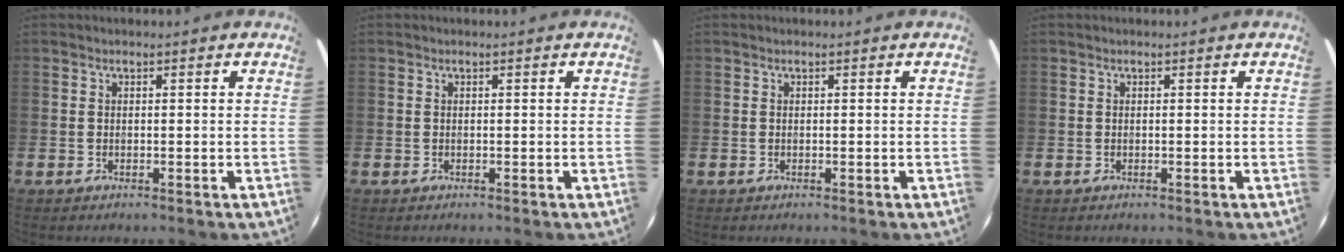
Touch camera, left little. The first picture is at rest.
{"total": 0.0}
{"total": 0.0}
{"total": 0.0}